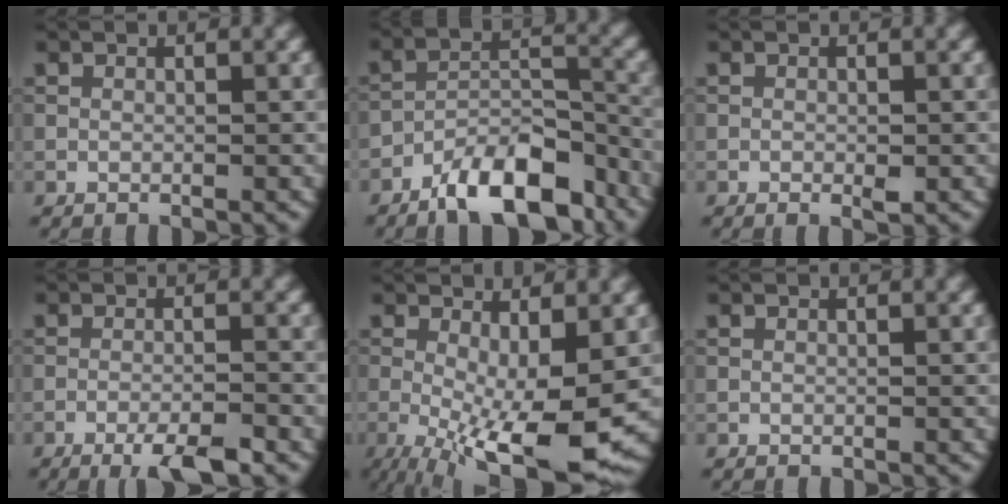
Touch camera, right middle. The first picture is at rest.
{"total": 8.9, "force": [-6.4, 3.2, 5.3], "torque": [-0.071, 0.005, -0.117]}
{"total": 1.0, "force": [-0.2, 0.4, 0.9], "torque": [-0.013, 0.000, -0.001]}
{"total": 4.1, "force": [-2.7, 0.5, 3.1], "torque": [-0.053, 0.001, -0.050]}
{"total": 11.0, "force": [-2.7, 3.2, 10.2], "torque": [-0.176, -0.024, -0.034]}
{"total": 0.0}